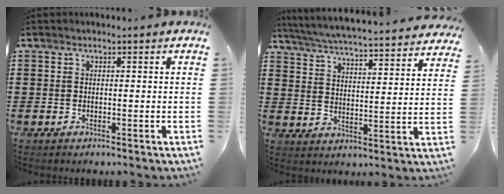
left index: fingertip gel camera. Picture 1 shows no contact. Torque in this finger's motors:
{"motor_torque": [2.14, 0.00, 0.43, 0.21]}